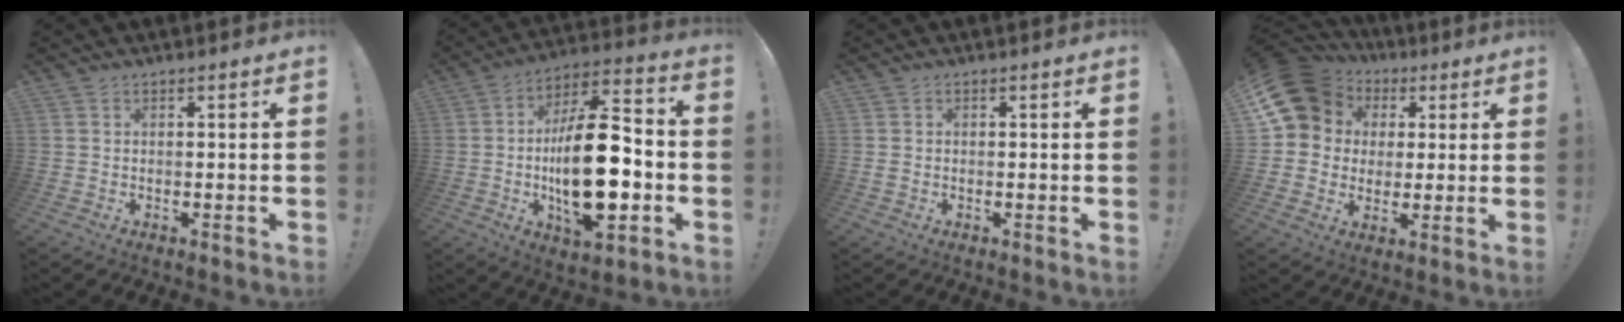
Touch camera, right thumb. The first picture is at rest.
{"total": 23.9, "force": [-3.8, 10.5, 21.1], "torque": [-0.364, 0.012, -0.059]}
{"total": 0.8, "force": [-0.1, 0.4, 0.7], "torque": [-0.013, 0.001, -0.002]}
{"total": 14.7, "force": [4.9, 12.2, 6.6], "torque": [-0.108, -0.025, 0.102]}